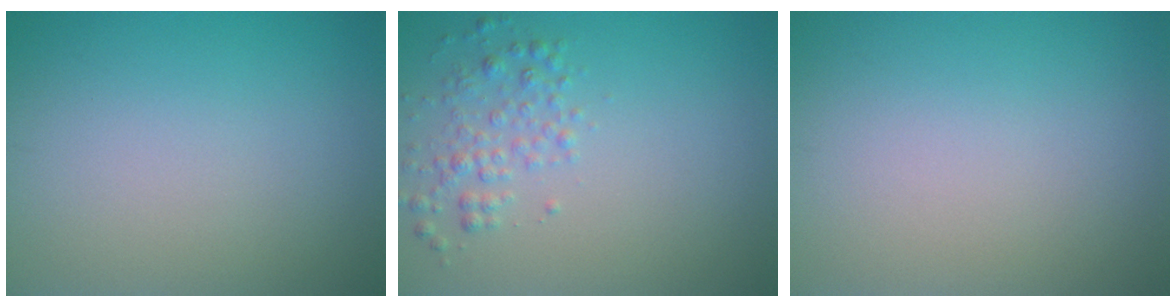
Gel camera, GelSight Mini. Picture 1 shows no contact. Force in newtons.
{"total": 2.2, "press": 2.2, "slide": 0.1}
{"total": 0.0}